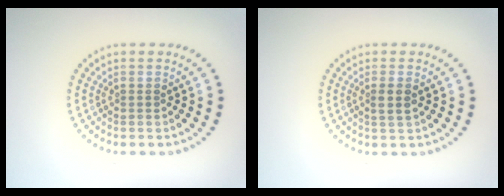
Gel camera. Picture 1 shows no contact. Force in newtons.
{"total": 1.5, "press": 1.4, "slide": 0.5}